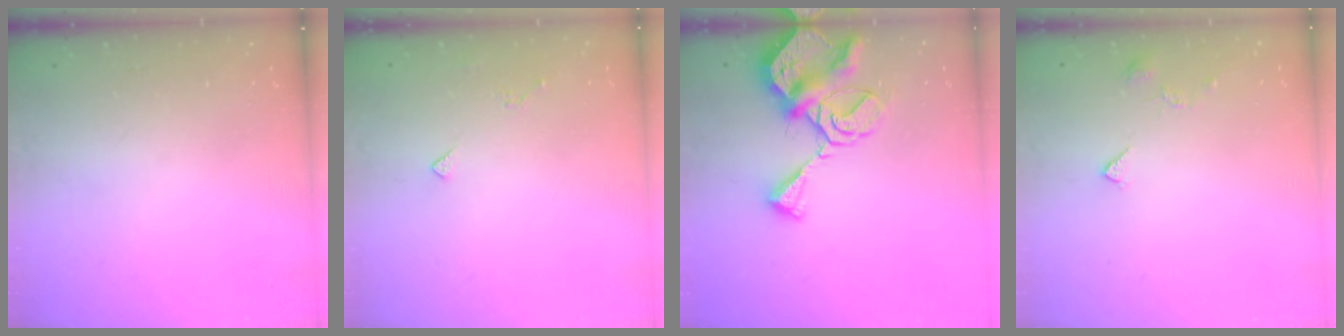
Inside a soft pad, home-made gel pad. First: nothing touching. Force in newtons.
{"total": 3.4, "press": 3.4, "slide": 0.6}
{"total": 9.9, "press": 9.8, "slide": 1.4}
{"total": 2.1, "press": 2.0, "slide": 0.4}